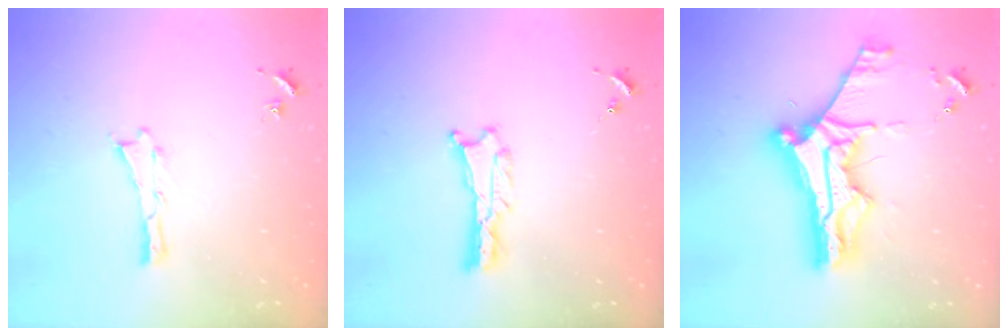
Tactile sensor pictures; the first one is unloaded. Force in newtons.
{"total": 0.6, "press": 0.6, "slide": 0.1}
{"total": 11.7, "press": 11.6, "slide": 1.2}